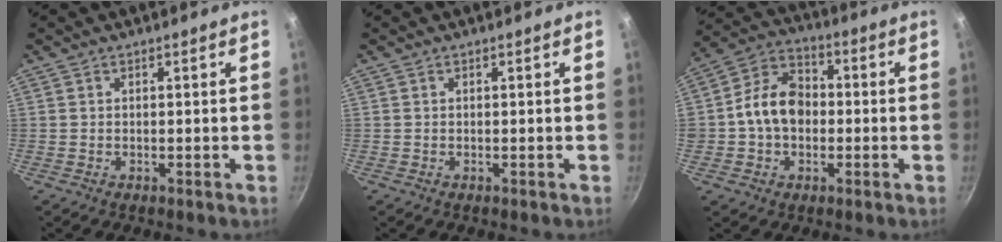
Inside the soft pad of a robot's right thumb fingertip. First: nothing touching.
{"total": 0.0}
{"total": 11.2, "force": [-0.8, 8.8, 6.9], "torque": [-0.090, 0.030, -0.029]}